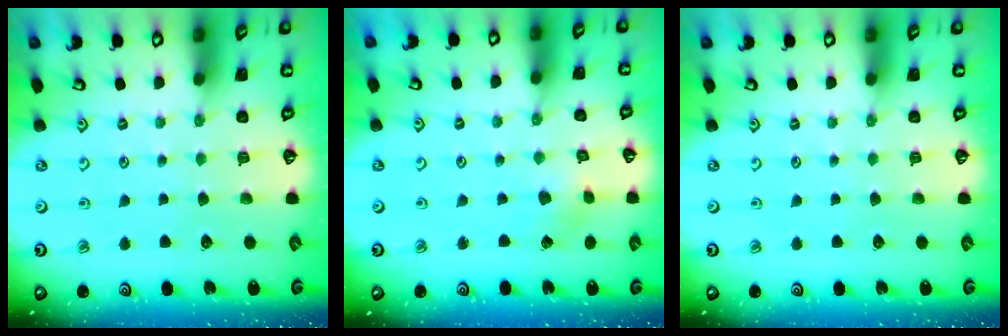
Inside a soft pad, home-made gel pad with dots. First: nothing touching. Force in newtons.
{"total": 2.5, "press": 2.5, "slide": 0.2}
{"total": 0.0}